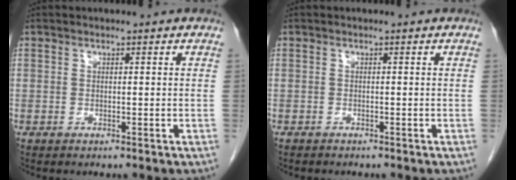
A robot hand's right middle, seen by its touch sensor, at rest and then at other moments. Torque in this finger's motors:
{"motor_torque": [0.06, 0.22, -0.04, -0.01]}